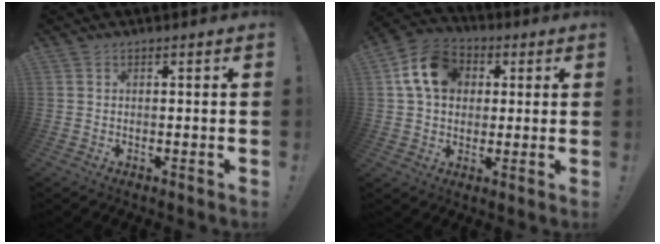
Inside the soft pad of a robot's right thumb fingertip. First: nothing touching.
{"total": 14.0, "force": [3.8, 11.1, 7.6], "torque": [-0.115, 0.008, 0.080]}